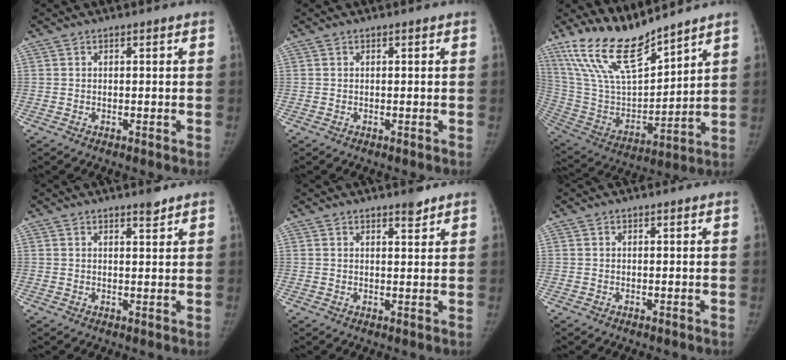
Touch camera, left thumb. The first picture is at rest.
{"total": 0.0}
{"total": 16.1, "force": [13.5, 3.9, 7.9], "torque": [-0.131, -0.074, 0.272]}
{"total": 2.0, "force": [1.7, 0.4, 1.0], "torque": [-0.010, -0.013, 0.026]}
{"total": 2.5, "force": [2.0, 0.7, 1.3], "torque": [-0.013, -0.015, 0.030]}
{"total": 0.0}